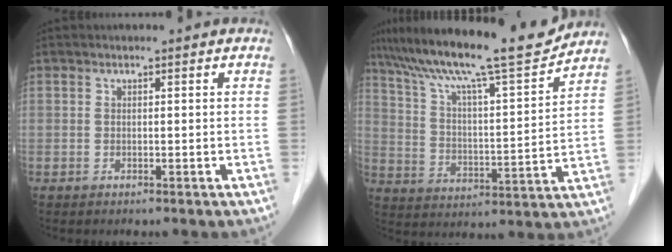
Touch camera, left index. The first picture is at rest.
{"total": 18.1, "force": [15.8, -0.1, 8.9], "torque": [-0.158, 0.000, 0.252]}